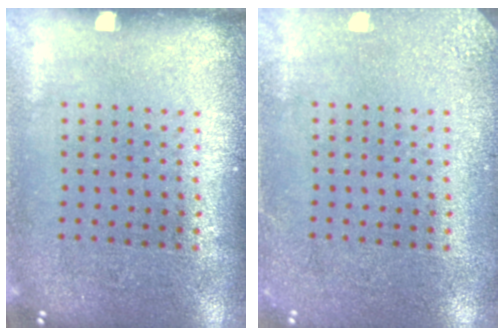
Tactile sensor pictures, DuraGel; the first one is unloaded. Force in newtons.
{"total": 2.4, "press": 2.4, "slide": 0.3}